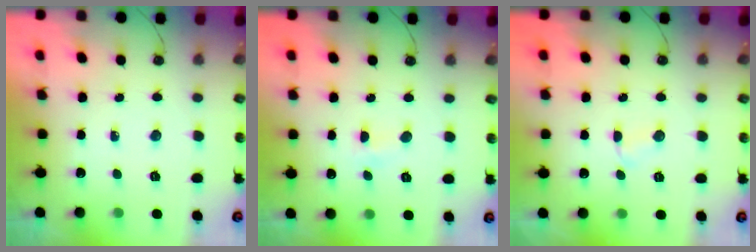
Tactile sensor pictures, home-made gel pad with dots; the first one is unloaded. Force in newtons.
{"total": 3.6, "press": 3.6, "slide": 0.5}
{"total": 2.6, "press": 2.6, "slide": 0.2}